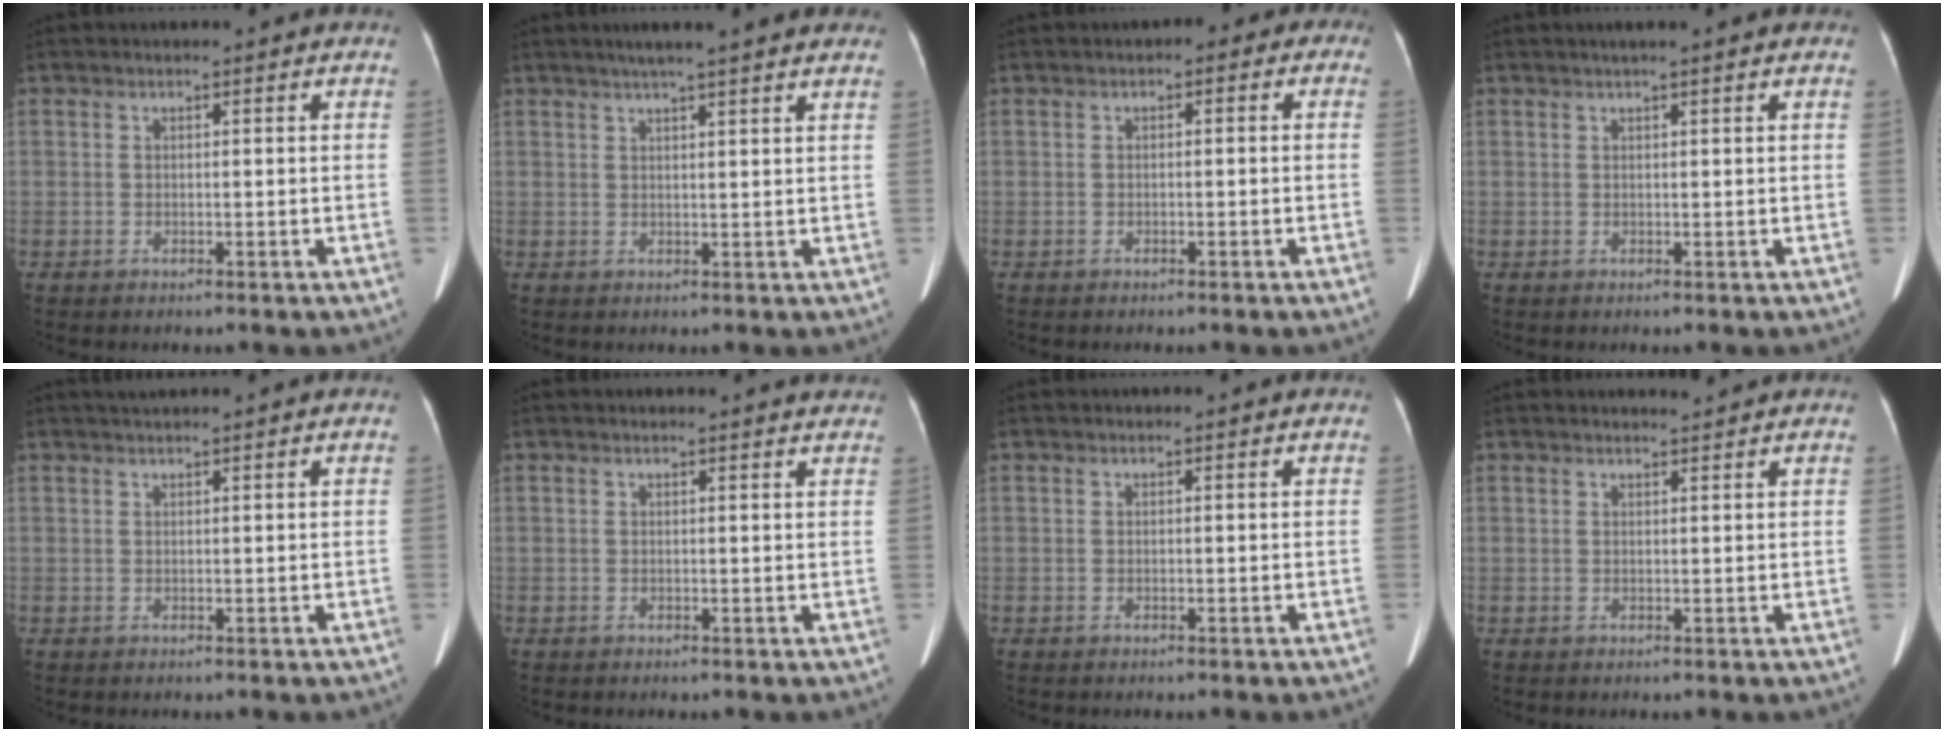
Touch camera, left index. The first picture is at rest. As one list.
[{"total": 9.9, "force": [8.1, 0.6, 5.7], "torque": [-0.080, 0.027, 0.093]}, {"total": 1.9, "force": [-0.6, 1.3, 1.3], "torque": [-0.008, 0.018, -0.017]}, {"total": 3.0, "force": [2.2, 0.0, 2.1], "torque": [-0.027, 0.027, 0.029]}, {"total": 1.3, "force": [1.1, -0.3, 0.6], "torque": [-0.011, 0.013, 0.027]}, {"total": 3.6, "force": [3.5, 0.5, 0.6], "torque": [-0.011, 0.003, 0.023]}, {"total": 0.0}, {"total": 1.2, "force": [1.2, -0.2, 0.0], "torque": [-0.004, -0.002, 0.023]}]